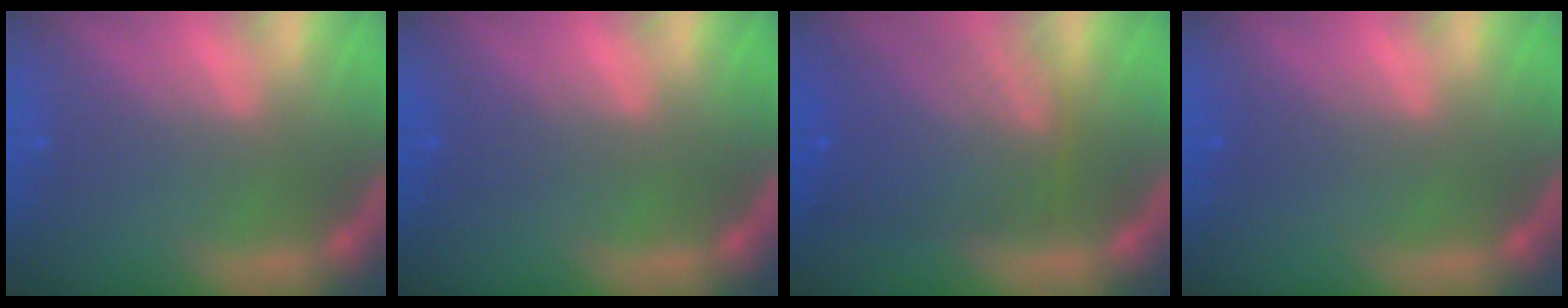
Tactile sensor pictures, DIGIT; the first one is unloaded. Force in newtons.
{"total": 1.5}
{"total": 8.1}
{"total": 0.9}